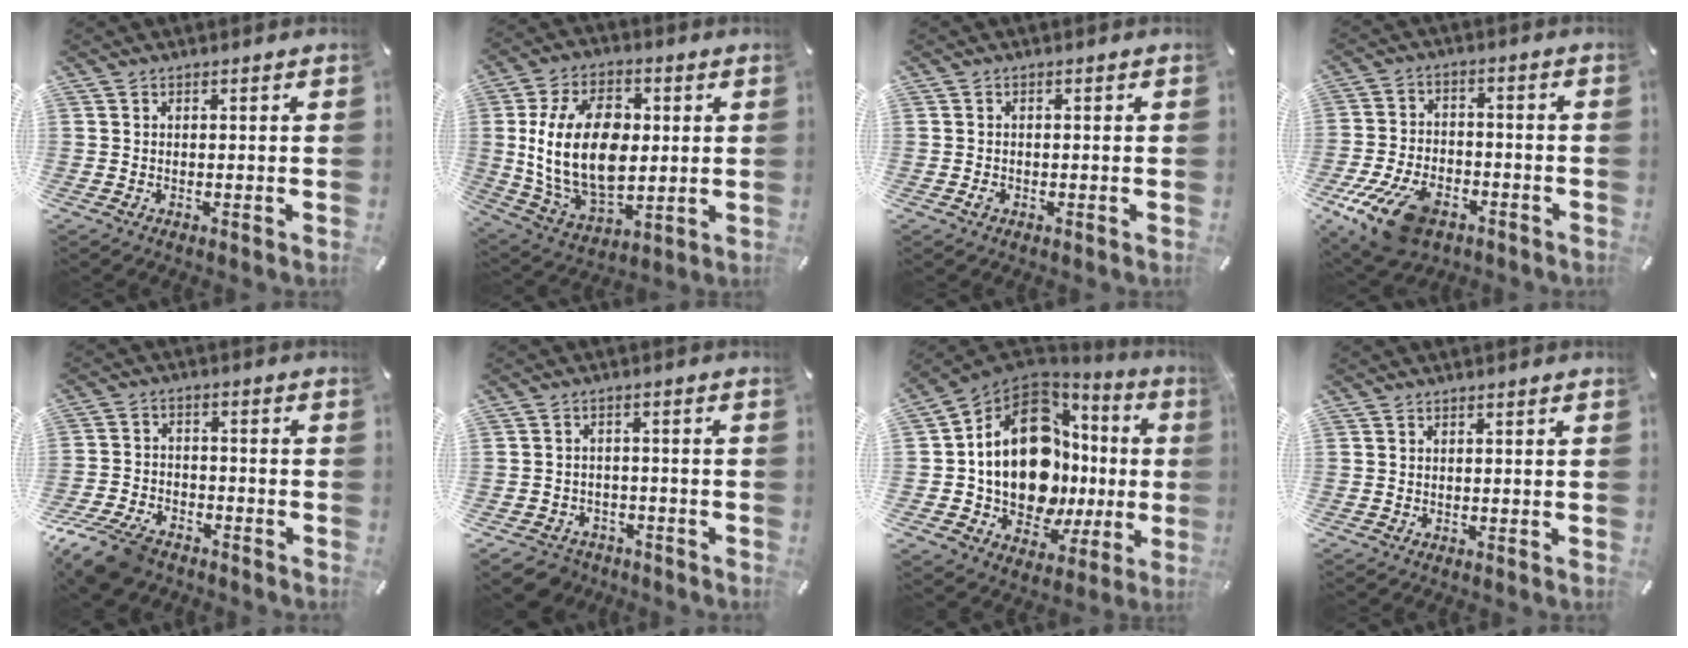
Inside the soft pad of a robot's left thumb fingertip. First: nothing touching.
{"total": 19.7, "force": [1.5, 13.5, 14.3], "torque": [-0.293, 0.001, 0.027]}
{"total": 1.2, "force": [-0.5, 0.8, 0.8], "torque": [-0.015, 0.001, -0.011]}
{"total": 14.4, "force": [-8.3, 7.9, 8.8], "torque": [-0.169, 0.044, -0.140]}
{"total": 10.4, "force": [-7.9, 5.1, 4.4], "torque": [-0.084, 0.040, -0.148]}
{"total": 4.8, "force": [-3.4, 3.2, 1.0], "torque": [-0.027, 0.014, -0.067]}
{"total": 21.1, "force": [1.8, 14.2, 15.5], "torque": [-0.304, -0.037, 0.035]}
{"total": 0.0}